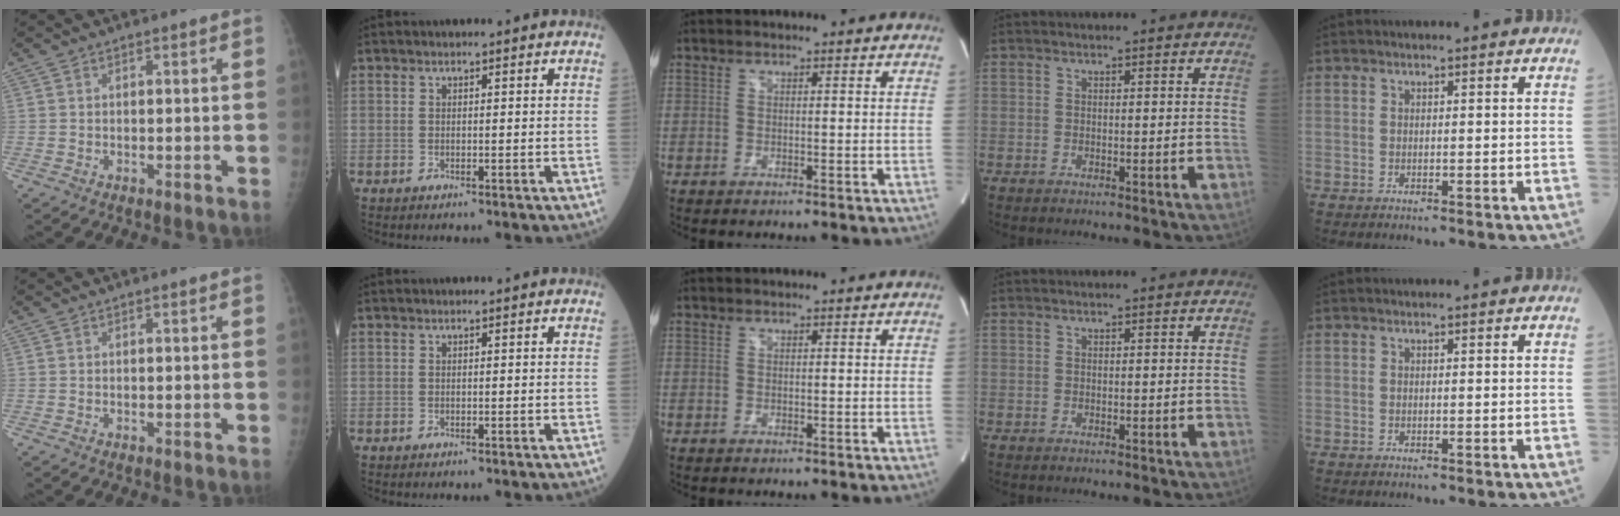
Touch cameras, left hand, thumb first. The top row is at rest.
{}